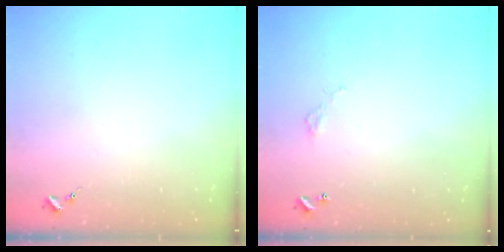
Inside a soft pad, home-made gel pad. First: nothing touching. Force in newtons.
{"total": 2.8, "press": 2.8, "slide": 0.2}